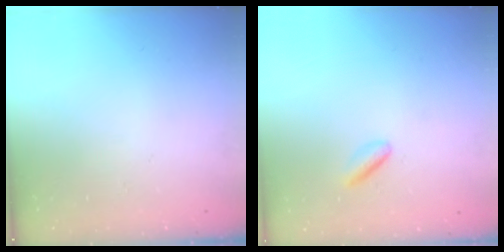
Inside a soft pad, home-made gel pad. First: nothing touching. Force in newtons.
{"total": 2.5, "press": 2.4, "slide": 0.8}